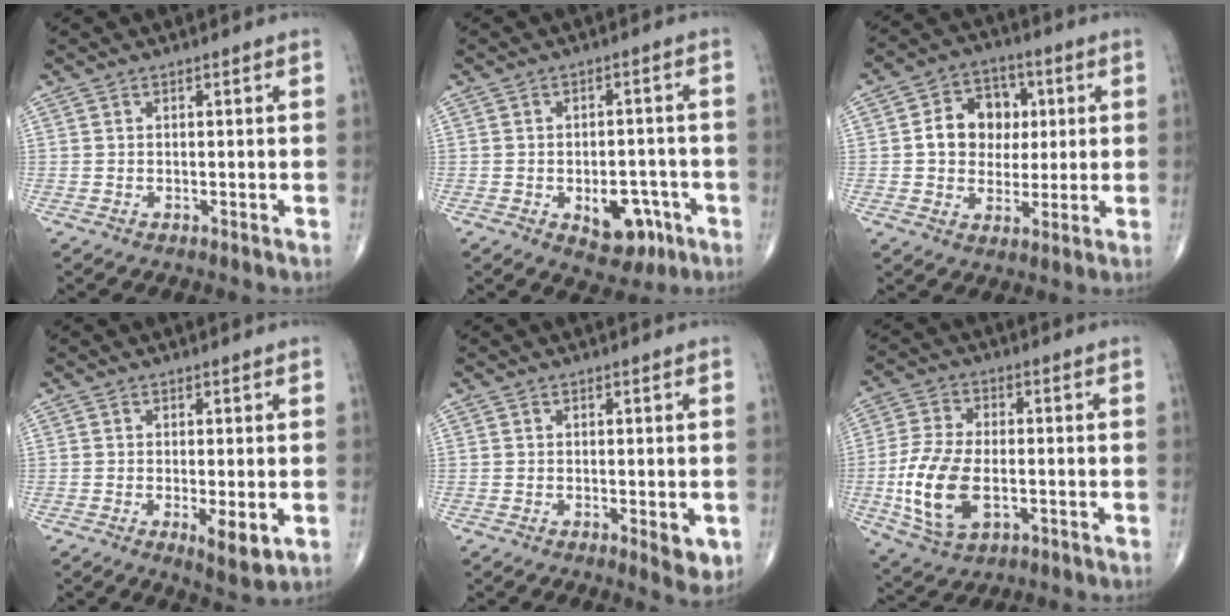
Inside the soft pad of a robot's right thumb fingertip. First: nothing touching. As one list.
[{"total": 8.6, "force": [-3.4, 5.2, 5.9], "torque": [-0.051, 0.023, -0.036]}, {"total": 11.2, "force": [1.5, 9.1, 6.4], "torque": [-0.055, 0.010, 0.021]}, {"total": 5.2, "force": [-1.3, 1.7, 4.8], "torque": [-0.077, -0.016, -0.018]}, {"total": 3.9, "force": [-1.0, 1.6, 3.5], "torque": [-0.036, -0.008, -0.011]}, {"total": 13.6, "force": [-2.7, 7.5, 11.0], "torque": [-0.229, 0.001, -0.045]}]